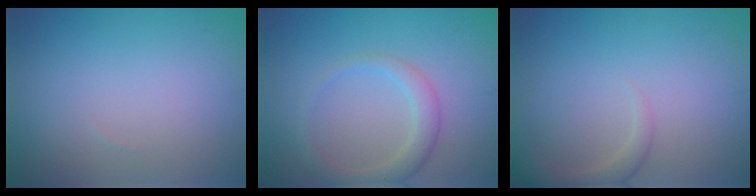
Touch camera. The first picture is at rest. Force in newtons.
{"total": 2.5, "press": 2.5, "slide": 0.2}
{"total": 2.3, "press": 2.3, "slide": 0.3}